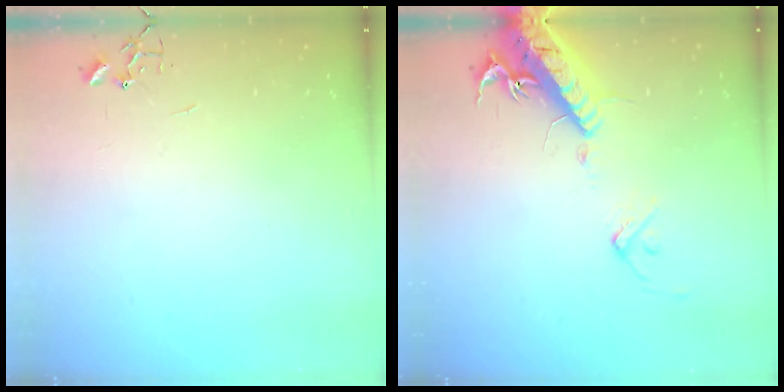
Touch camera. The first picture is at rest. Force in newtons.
{"total": 17.9, "press": 17.6, "slide": 3.5}